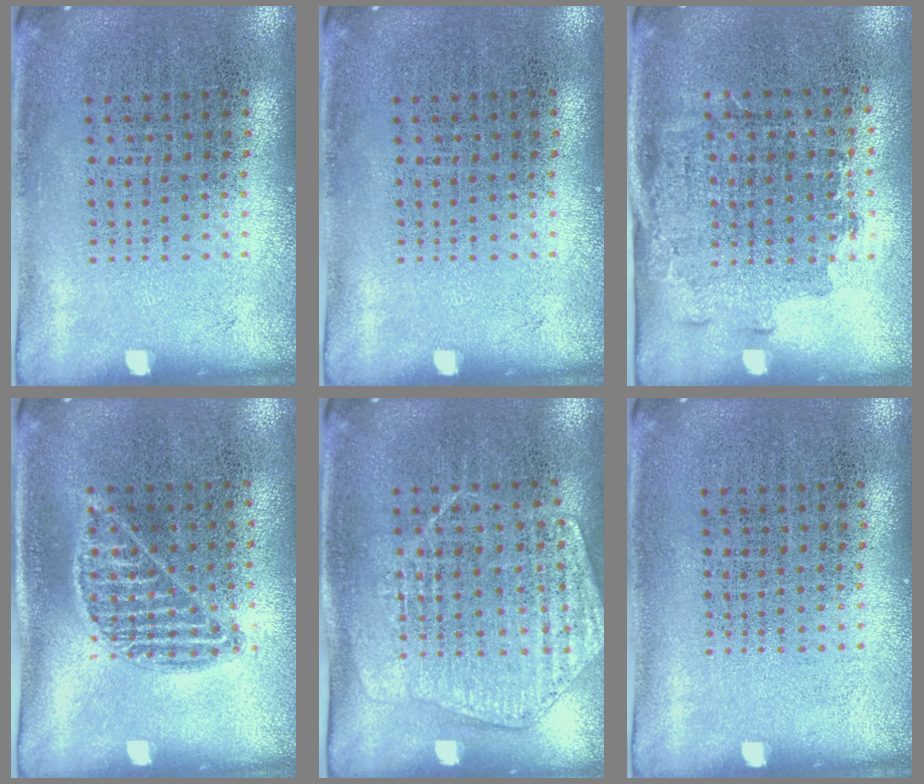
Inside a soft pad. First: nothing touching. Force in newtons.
{"total": 0.0}
{"total": 1.5, "press": 1.2, "slide": 0.9}
{"total": 0.9, "press": 0.9, "slide": 0.4}
{"total": 1.4, "press": 1.4, "slide": 0.2}
{"total": 0.0}